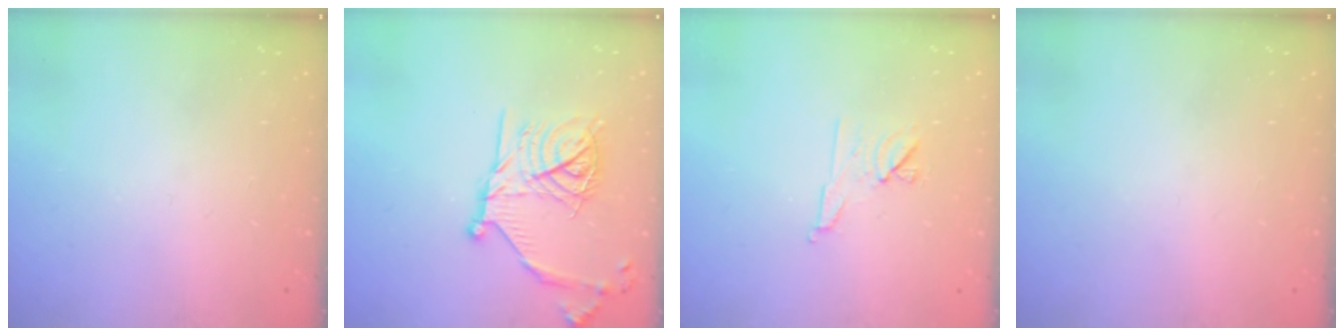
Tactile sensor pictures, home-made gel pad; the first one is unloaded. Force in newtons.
{"total": 19.4, "press": 19.3, "slide": 1.5}
{"total": 7.5, "press": 7.4, "slide": 1.3}
{"total": 0.0}